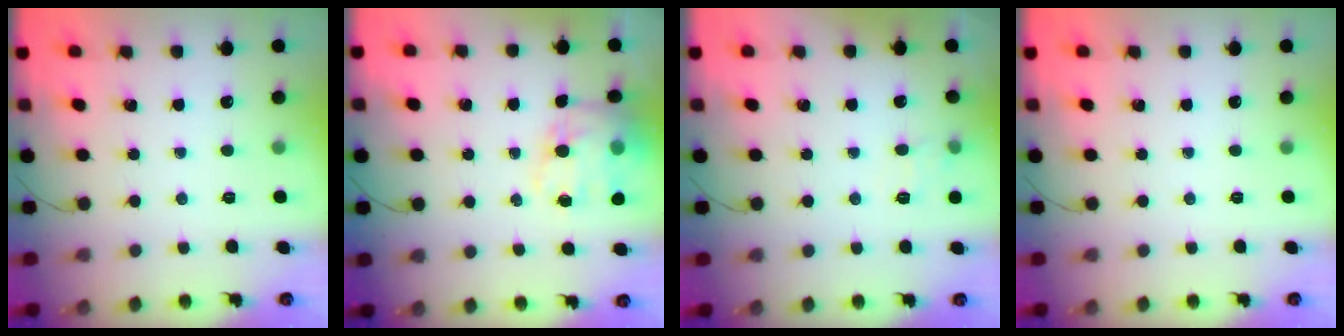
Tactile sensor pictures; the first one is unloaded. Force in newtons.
{"total": 14.2, "press": 13.7, "slide": 3.5}
{"total": 4.1, "press": 3.6, "slide": 1.9}
{"total": 0.0}